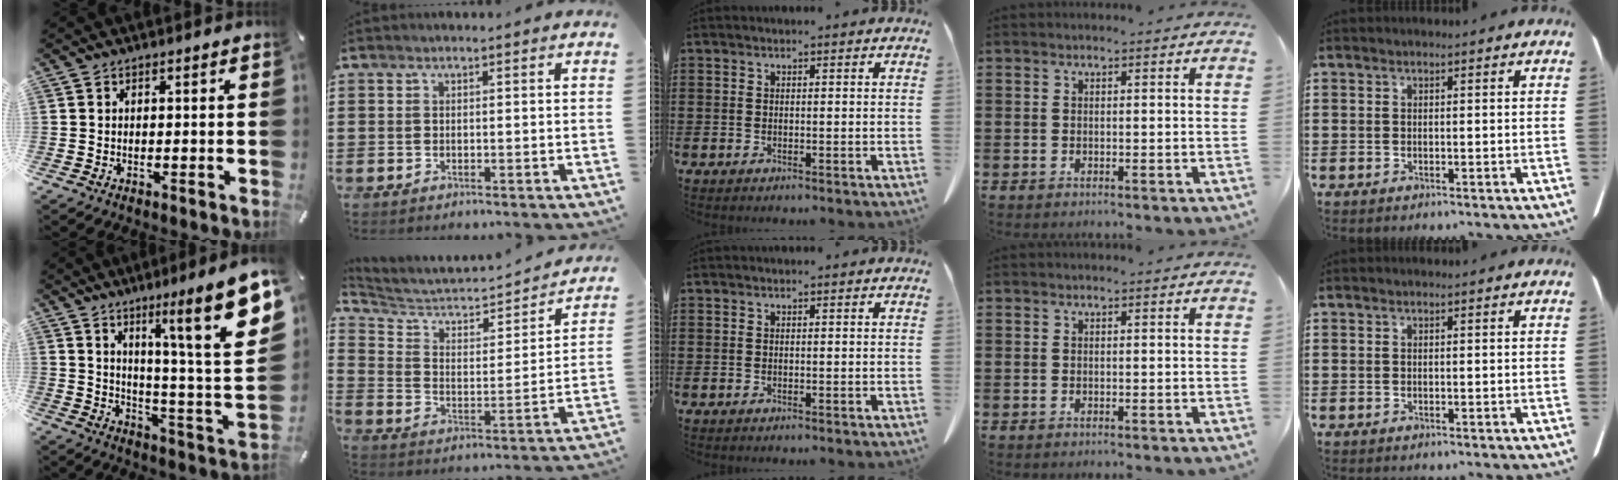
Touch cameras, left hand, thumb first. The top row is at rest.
{"thumb": {"total": 18.1, "force": [10.1, 1.3, 15.0], "torque": [-0.216, -0.088, 0.138]}, "index": {"total": 4.3, "force": [3.7, 1.2, 1.7], "torque": [-0.059, -0.030, 0.053]}}